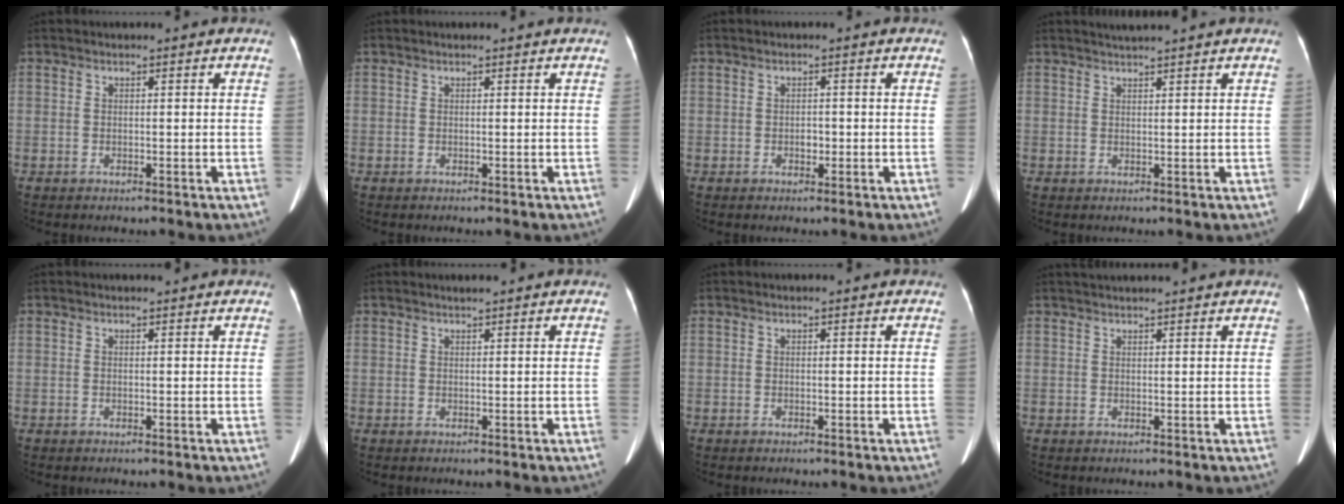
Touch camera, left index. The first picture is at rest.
{"total": 0.5, "force": [0.5, 0.0, 0.1], "torque": [-0.006, -0.001, 0.009]}
{"total": 1.2, "force": [-0.4, 0.8, 0.8], "torque": [-0.013, 0.002, -0.005]}
{"total": 2.7, "force": [2.5, -0.6, 1.0], "torque": [-0.011, 0.016, 0.044]}
{"total": 0.6, "force": [0.6, 0.0, 0.1], "torque": [-0.007, 0.001, 0.009]}
{"total": 0.6, "force": [0.6, -0.1, 0.3], "torque": [-0.013, 0.000, 0.014]}
{"total": 0.0}
{"total": 5.6, "force": [5.2, -0.3, 2.0], "torque": [-0.024, 0.032, 0.069]}